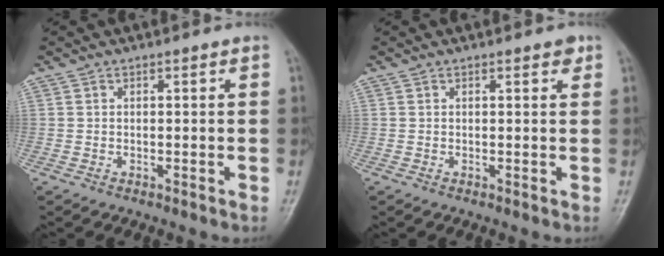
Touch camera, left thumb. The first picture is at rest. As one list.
[{"total": 1.4, "force": [0.8, 0.6, 0.9], "torque": [-0.005, -0.001, 0.007]}]